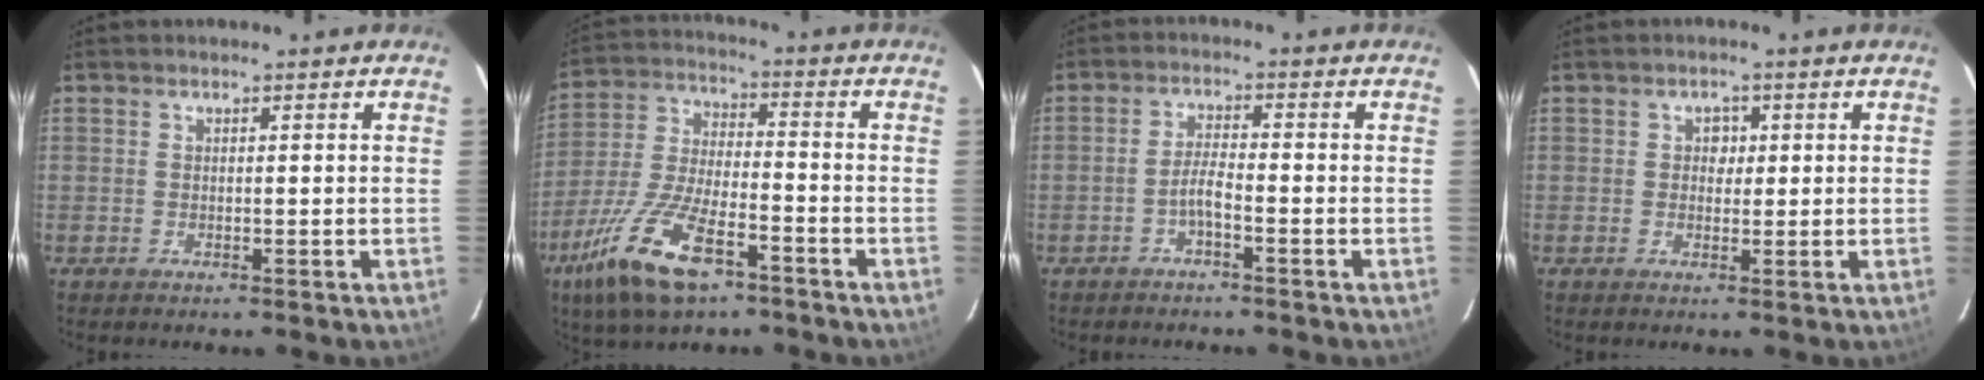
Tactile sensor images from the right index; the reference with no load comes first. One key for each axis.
{"total": 16.3, "fx": -9.6, "fy": 5.9, "fz": 11.7, "tx": -0.257, "ty": -0.029, "tz": -0.182}
{"total": 2.7, "fx": -1.8, "fy": 0.2, "fz": 1.9, "tx": -0.047, "ty": 0.009, "tz": -0.036}
{"total": 2.1, "fx": 0.2, "fy": 2.0, "fz": 0.6, "tx": -0.006, "ty": 0.009, "tz": 0.002}